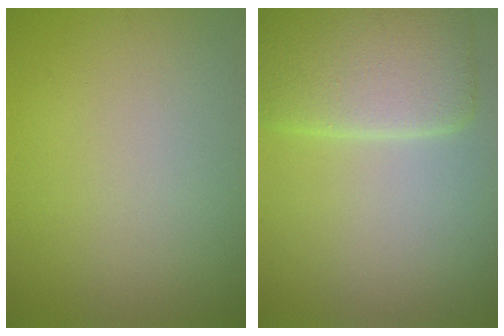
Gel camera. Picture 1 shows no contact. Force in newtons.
{"total": 6.8, "press": 6.8, "slide": 0.1}